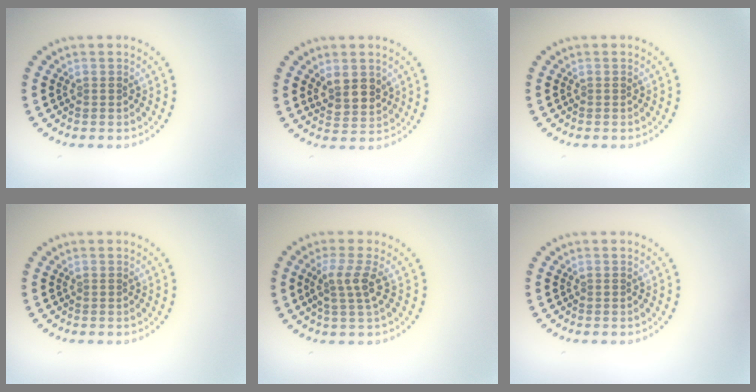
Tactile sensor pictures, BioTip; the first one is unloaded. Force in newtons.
{"total": 2.9, "press": 2.6, "slide": 1.2}
{"total": 0.0}
{"total": 0.0}
{"total": 2.7, "press": 1.9, "slide": 1.8}
{"total": 0.0}